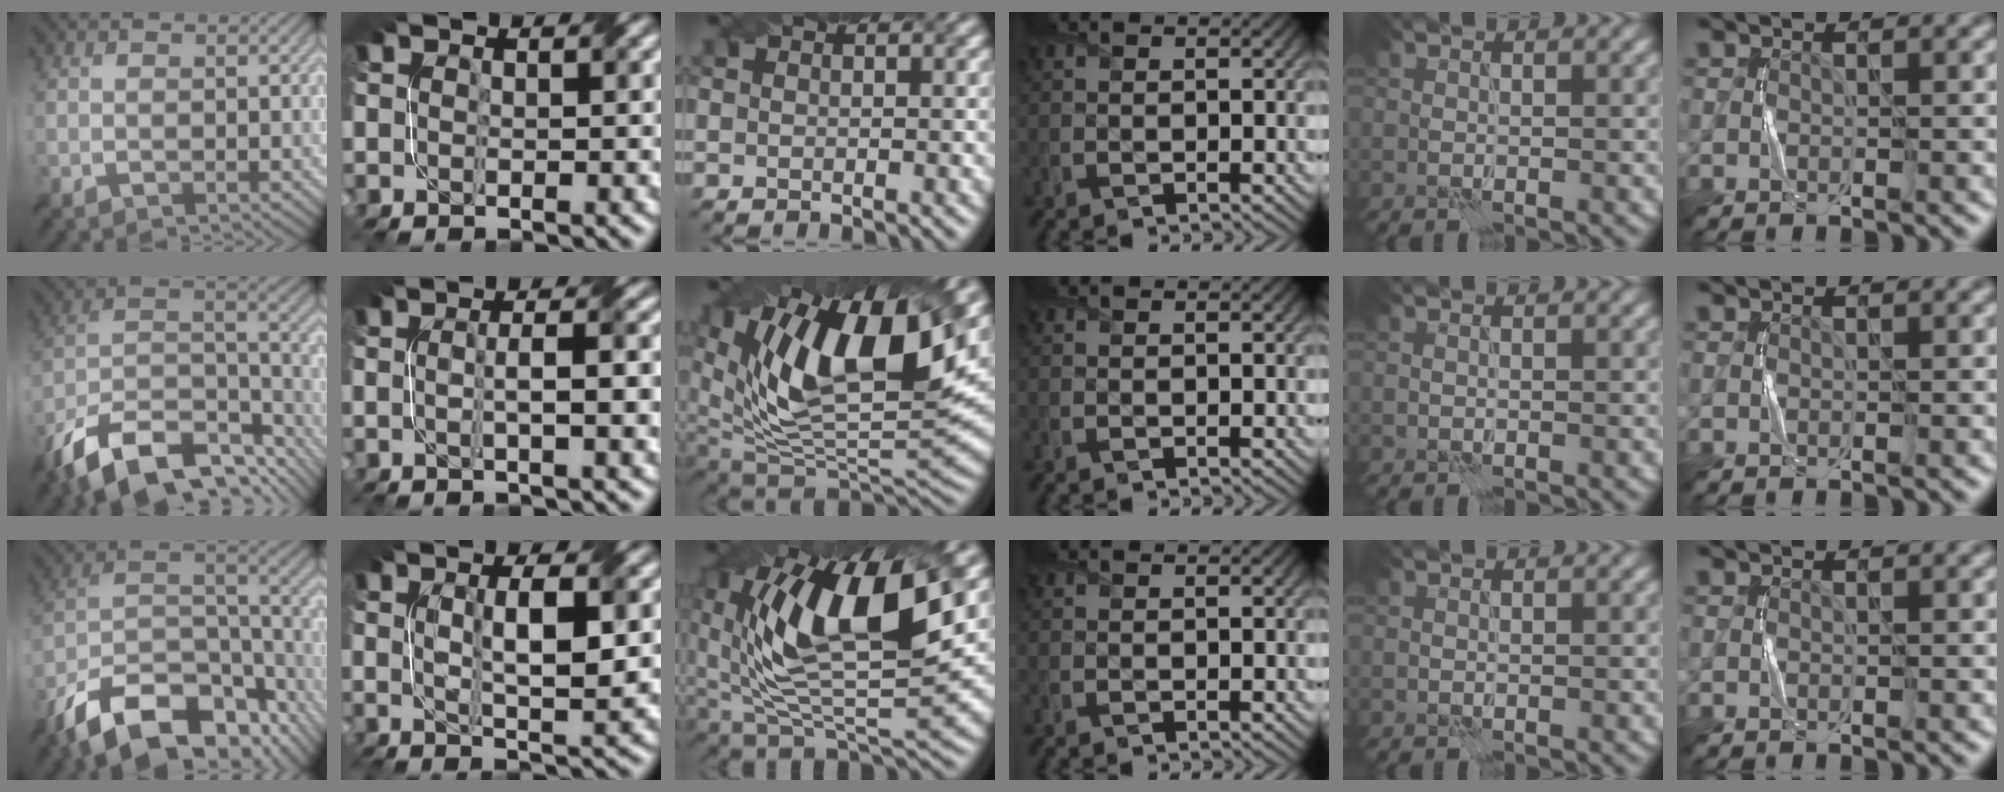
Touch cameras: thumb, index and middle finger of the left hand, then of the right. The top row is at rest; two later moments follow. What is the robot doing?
{"motion": "twist", "object": "screw"}